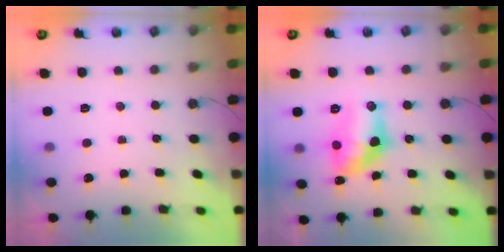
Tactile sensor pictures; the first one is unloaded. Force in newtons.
{"total": 12.6, "press": 12.6, "slide": 0.6}